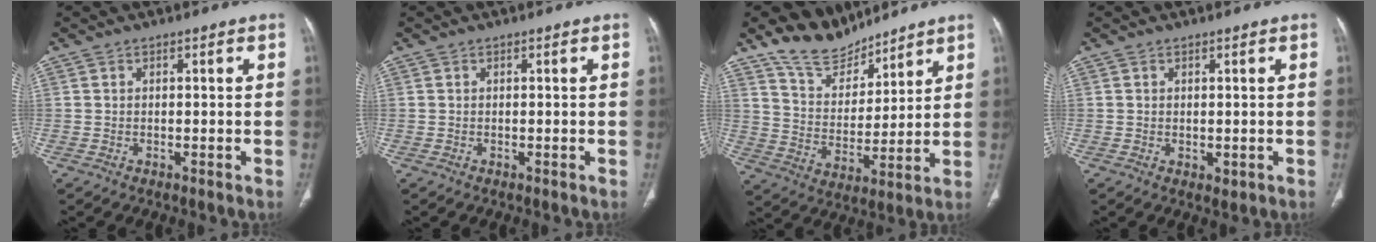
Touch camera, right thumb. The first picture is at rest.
{"total": 0.0}
{"total": 11.8, "force": [10.1, 5.5, 2.6], "torque": [-0.017, -0.066, 0.195]}
{"total": 1.2, "force": [0.2, 0.9, 0.8], "torque": [-0.014, -0.004, 0.009]}